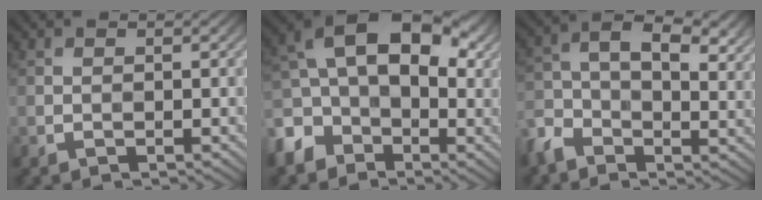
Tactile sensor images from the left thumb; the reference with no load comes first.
{"total": 12.9, "force": [-3.3, 8.9, 8.6], "torque": [-0.163, -0.005, -0.076]}
{"total": 9.4, "force": [-0.7, 6.1, 7.2], "torque": [-0.146, -0.004, -0.031]}